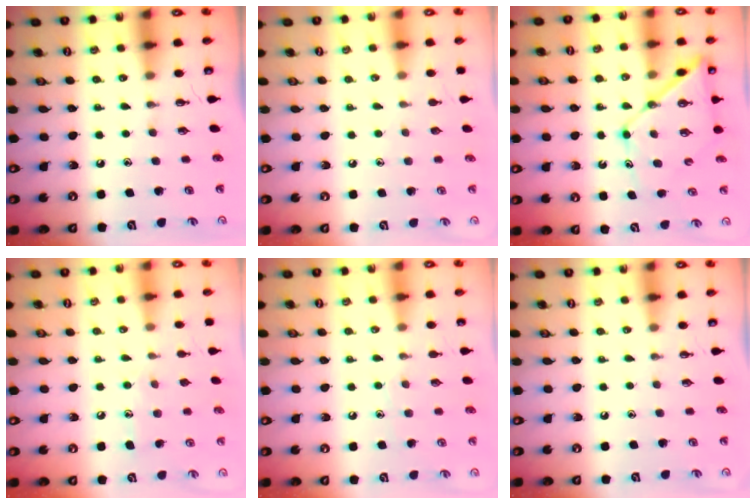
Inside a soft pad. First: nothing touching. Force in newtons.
{"total": 3.0, "press": 2.9, "slide": 0.3}
{"total": 11.2, "press": 11.1, "slide": 1.0}
{"total": 7.0, "press": 7.0, "slide": 0.2}
{"total": 5.5, "press": 5.5, "slide": 0.6}
{"total": 0.0}